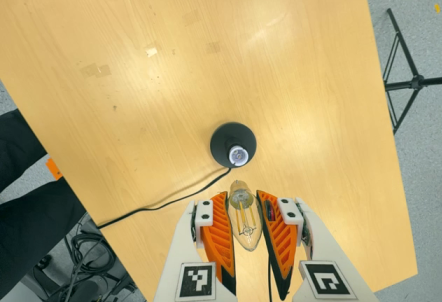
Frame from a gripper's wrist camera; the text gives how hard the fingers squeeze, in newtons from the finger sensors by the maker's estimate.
{"total": 22.0, "left": 24.1, "right": 19.9}